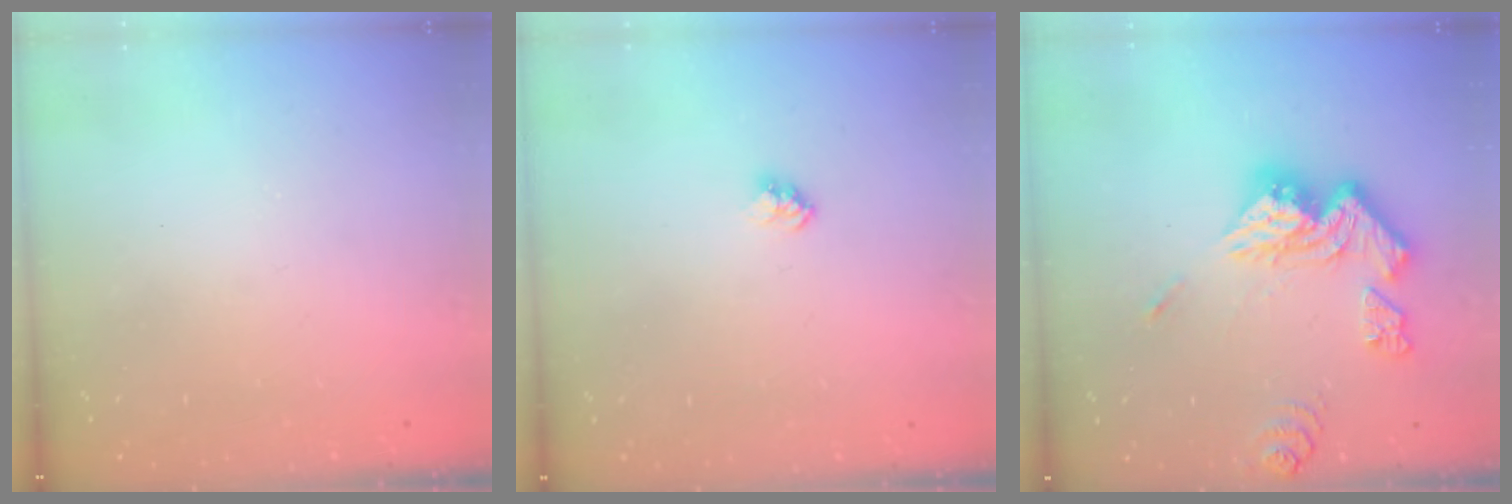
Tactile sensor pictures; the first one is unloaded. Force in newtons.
{"total": 2.3, "press": 2.3, "slide": 0.3}
{"total": 15.8, "press": 15.8, "slide": 1.4}